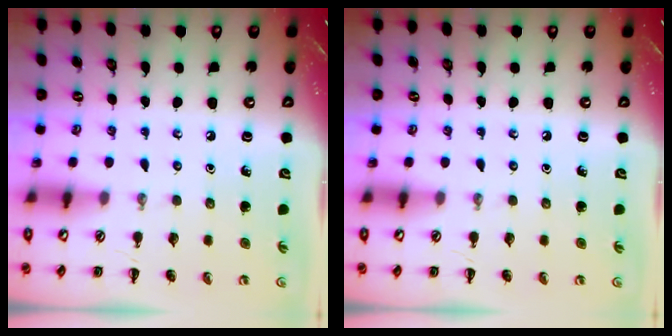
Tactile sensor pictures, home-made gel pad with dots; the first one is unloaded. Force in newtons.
{"total": 0.0}